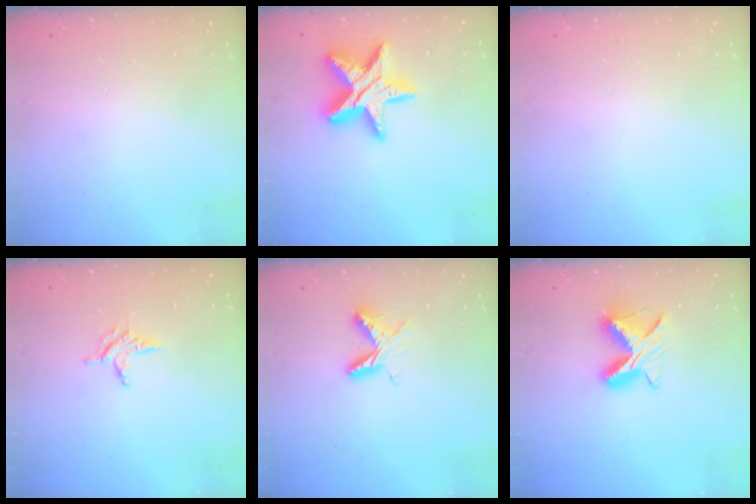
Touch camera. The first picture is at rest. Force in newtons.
{"total": 16.9, "press": 16.9, "slide": 1.3}
{"total": 0.0}
{"total": 3.7, "press": 3.7, "slide": 0.4}
{"total": 6.6, "press": 6.6, "slide": 0.7}
{"total": 8.9, "press": 8.9, "slide": 0.3}